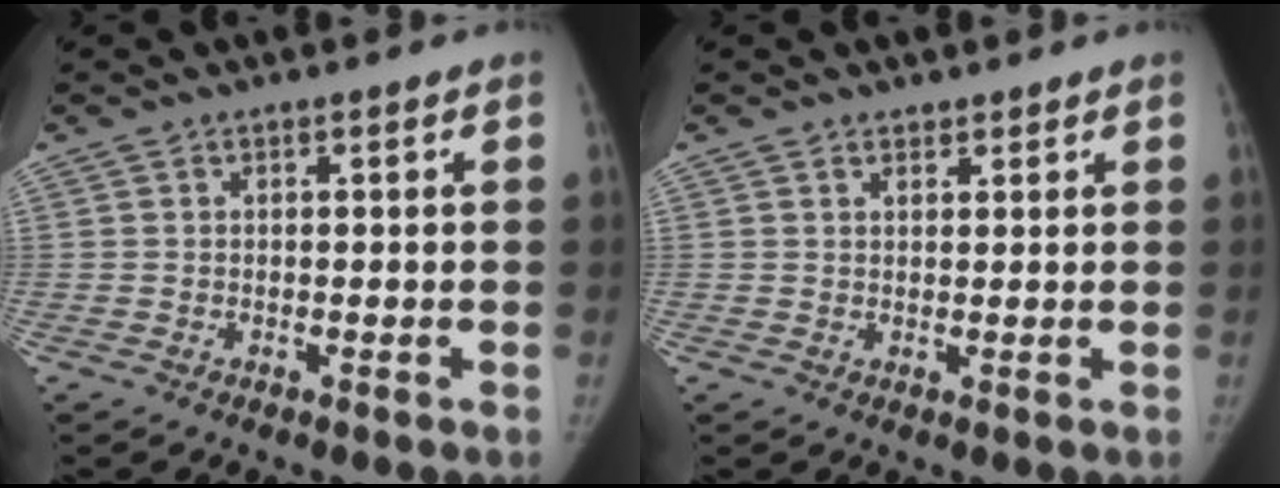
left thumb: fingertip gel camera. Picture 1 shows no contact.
{"total": 1.6, "force": [1.3, 0.9, 0.3], "torque": [0.007, -0.009, 0.019]}